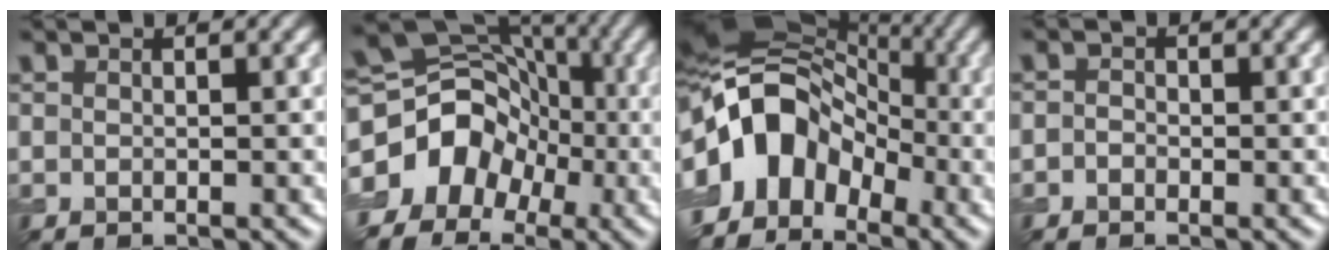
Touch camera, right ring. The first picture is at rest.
{"total": 8.3, "force": [-2.6, 6.8, 4.0], "torque": [-0.056, 0.018, -0.050]}
{"total": 11.2, "force": [-2.4, 8.1, 7.4], "torque": [-0.119, 0.023, -0.065]}
{"total": 0.6, "force": [-0.4, 0.5, 0.1], "torque": [0.000, 0.002, -0.013]}